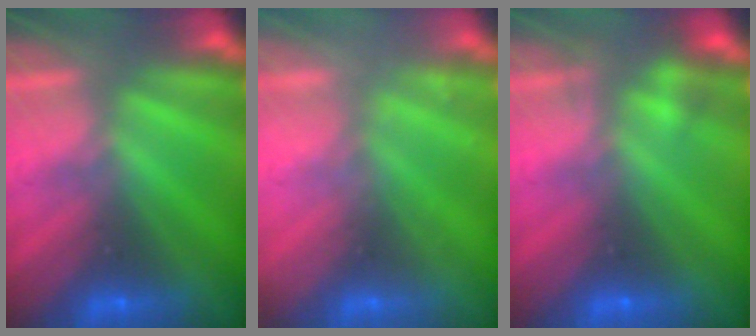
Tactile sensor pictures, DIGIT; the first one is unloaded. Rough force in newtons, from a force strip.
{"total": 2.3}
{"total": 2.2}